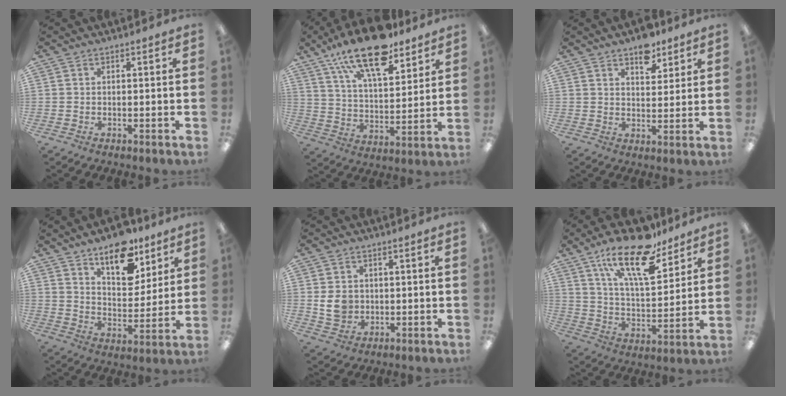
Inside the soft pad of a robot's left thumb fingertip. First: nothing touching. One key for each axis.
{"total": 18.9, "fx": 13.8, "fy": 7.0, "fz": 10.9, "tx": -0.187, "ty": -0.070, "tz": 0.235}
{"total": 7.3, "fx": 5.2, "fy": 3.9, "fz": 3.3, "tx": -0.024, "ty": -0.029, "tz": 0.087}
{"total": 14.2, "fx": 10.2, "fy": 6.9, "fz": 7.0, "tx": -0.096, "ty": -0.057, "tz": 0.180}
{"total": 5.9, "fx": 0.5, "fy": 5.1, "fz": 2.8, "tx": -0.048, "ty": 0.004, "tz": 0.010}
{"total": 20.7, "fx": 14.1, "fy": 7.9, "fz": 13.0, "tx": -0.214, "ty": -0.082, "tz": 0.239}